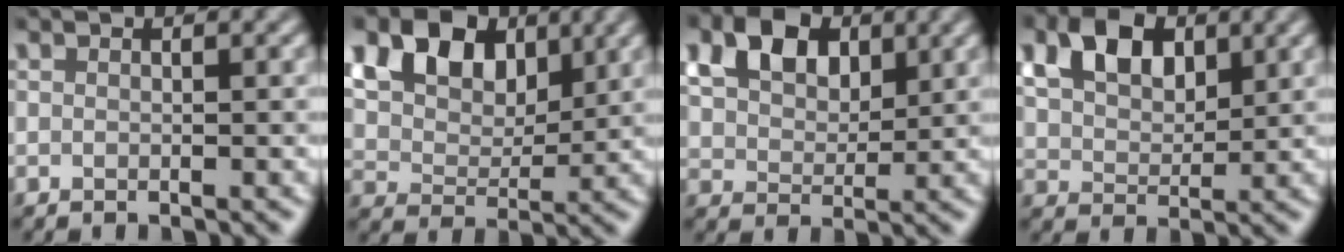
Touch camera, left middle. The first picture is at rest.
{"total": 10.5, "force": [5.3, 7.0, 5.8], "torque": [-0.111, 0.021, 0.087]}
{"total": 6.1, "force": [3.0, 4.1, 3.5], "torque": [-0.079, 0.013, 0.042]}
{"total": 5.5, "force": [2.5, 3.6, 3.3], "torque": [-0.072, 0.003, 0.042]}